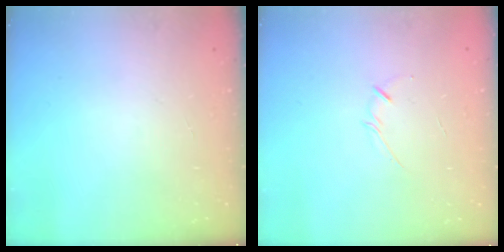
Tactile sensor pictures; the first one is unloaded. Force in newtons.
{"total": 2.5, "press": 2.4, "slide": 0.5}